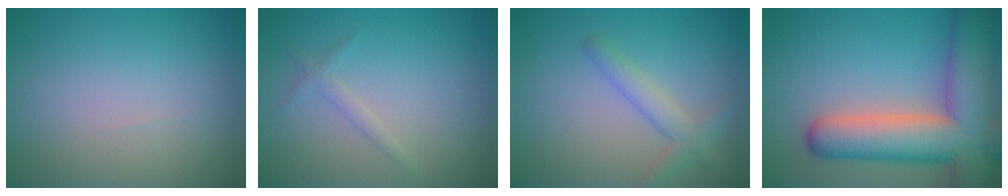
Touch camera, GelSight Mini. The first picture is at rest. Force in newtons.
{"total": 1.1, "press": 1.1, "slide": 0.0}
{"total": 2.4, "press": 2.4, "slide": 0.1}
{"total": 12.8, "press": 12.8, "slide": 0.9}